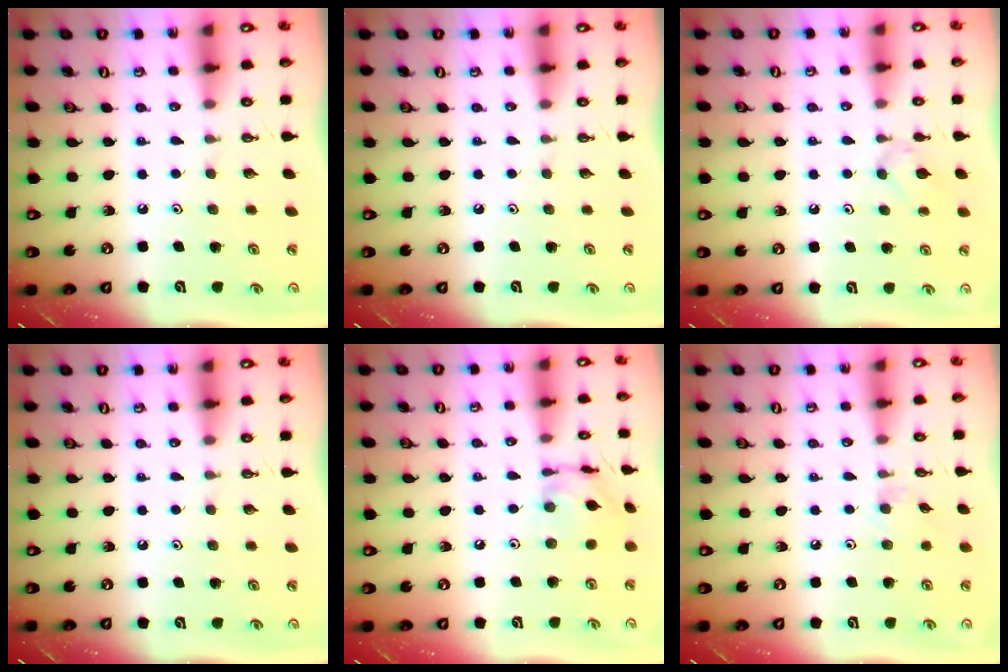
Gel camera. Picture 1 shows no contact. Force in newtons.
{"total": 0.0}
{"total": 2.9, "press": 2.8, "slide": 0.6}
{"total": 0.0}
{"total": 10.2, "press": 10.2, "slide": 0.7}
{"total": 2.7, "press": 2.6, "slide": 0.4}